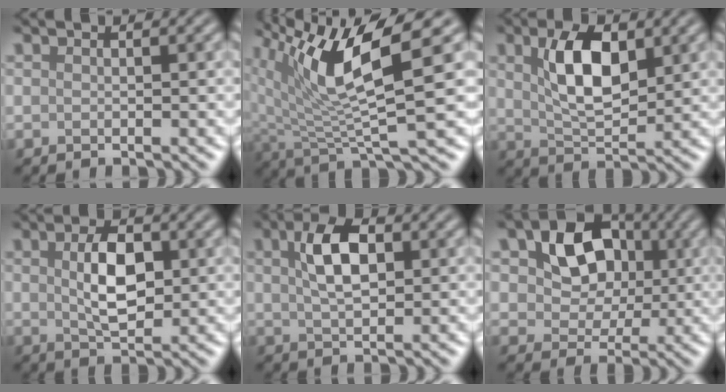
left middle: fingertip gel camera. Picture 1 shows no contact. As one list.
[{"total": 10.4, "force": [4.5, 2.6, 9.1], "torque": [-0.173, 0.008, 0.085]}, {"total": 6.0, "force": [2.0, 2.8, 4.9], "torque": [-0.098, 0.004, 0.037]}, {"total": 4.6, "force": [0.7, 2.3, 3.9], "torque": [-0.080, 0.002, 0.014]}, {"total": 4.8, "force": [1.5, 2.4, 3.9], "torque": [-0.076, 0.009, 0.023]}, {"total": 8.6, "force": [2.4, 6.5, 5.1], "torque": [-0.082, 0.027, 0.021]}]